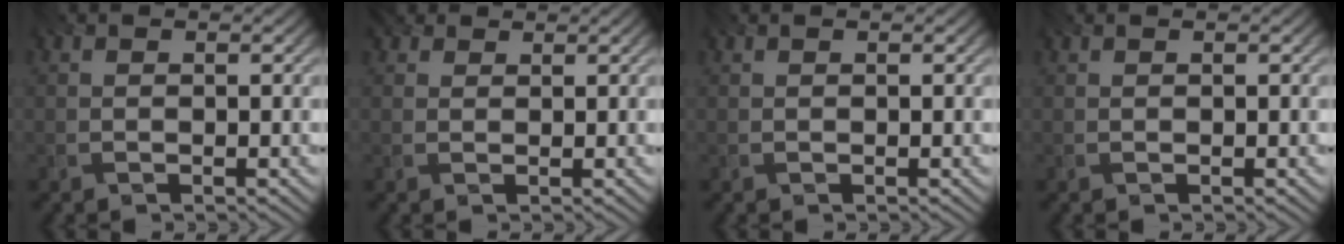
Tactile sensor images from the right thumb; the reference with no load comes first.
{"total": 2.2, "force": [1.6, 1.2, 0.8], "torque": [-0.019, 0.003, 0.028]}
{"total": 0.0}
{"total": 0.0}